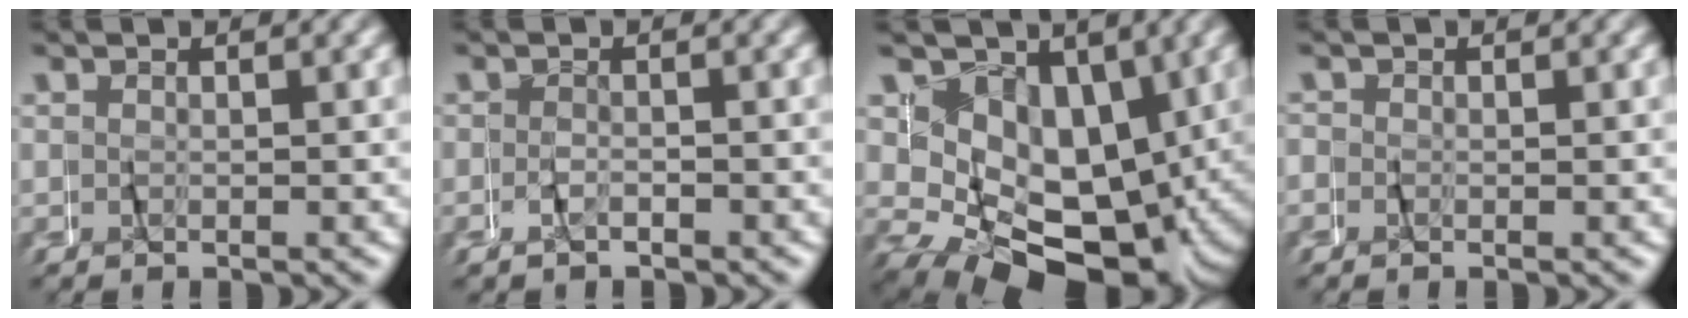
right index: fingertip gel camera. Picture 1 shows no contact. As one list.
[{"total": 1.6, "force": [-0.5, 1.3, 0.8], "torque": [-0.012, 0.002, -0.014]}, {"total": 12.9, "force": [-2.0, 9.4, 8.7], "torque": [-0.154, -0.036, -0.026]}, {"total": 1.6, "force": [-0.3, 1.5, 0.7], "torque": [-0.020, -0.003, -0.008]}]